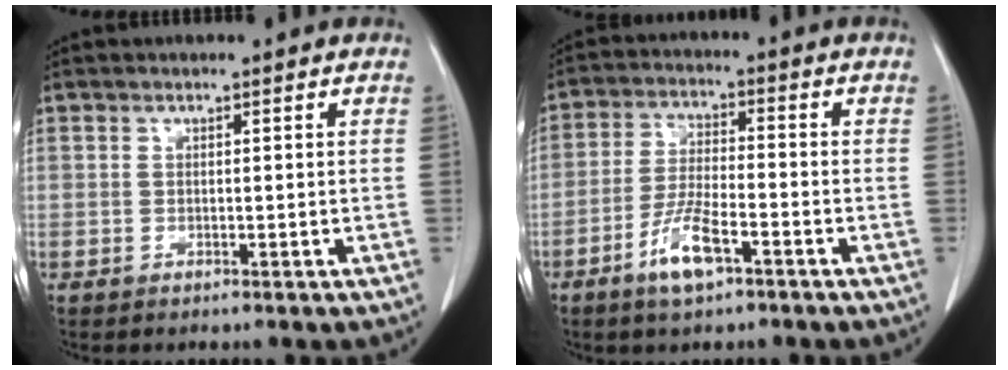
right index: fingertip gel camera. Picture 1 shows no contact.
{"total": 7.1, "force": [-4.0, 1.7, 5.7], "torque": [-0.115, -0.005, -0.073]}